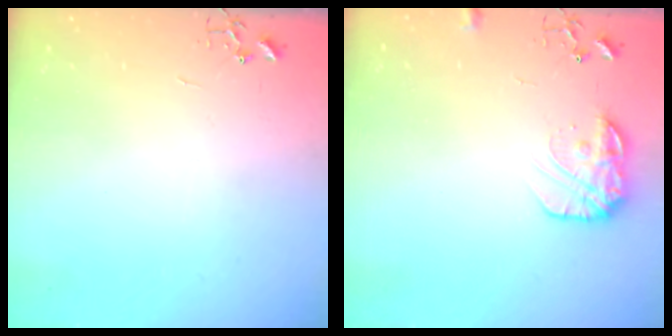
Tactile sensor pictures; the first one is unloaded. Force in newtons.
{"total": 11.9, "press": 11.9, "slide": 0.4}